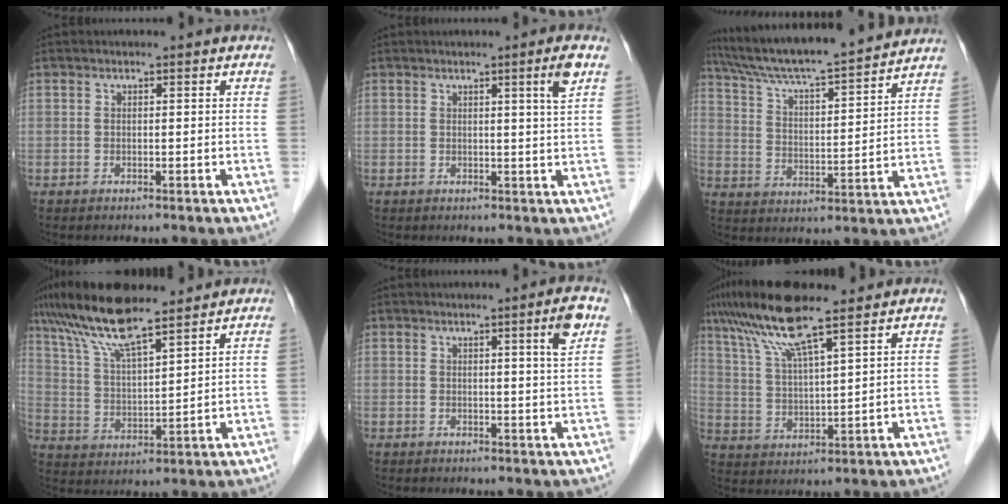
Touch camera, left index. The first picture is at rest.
{"total": 3.0, "force": [1.4, -0.8, 2.5], "torque": [-0.036, -0.009, 0.023]}
{"total": 18.7, "force": [17.0, 0.1, 7.8], "torque": [-0.139, 0.012, 0.264]}
{"total": 12.7, "force": [10.0, 1.8, 7.7], "torque": [-0.155, 0.022, 0.186]}
{"total": 3.6, "force": [1.7, -0.7, 3.1], "torque": [-0.044, -0.008, 0.025]}
{"total": 11.6, "force": [8.5, 0.5, 7.8], "torque": [-0.154, 0.020, 0.157]}